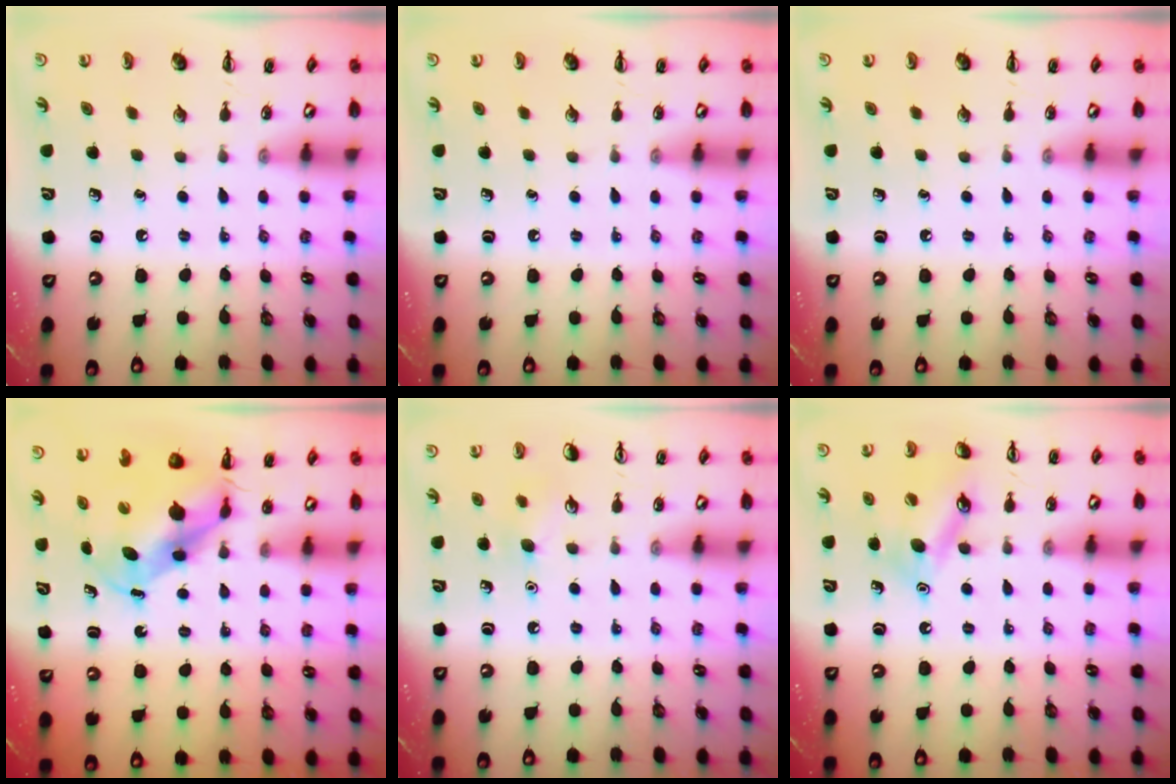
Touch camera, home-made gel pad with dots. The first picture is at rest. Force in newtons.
{"total": 0.0}
{"total": 0.0}
{"total": 5.6, "press": 5.5, "slide": 1.3}
{"total": 7.3, "press": 7.0, "slide": 2.1}
{"total": 13.2, "press": 13.1, "slide": 1.4}